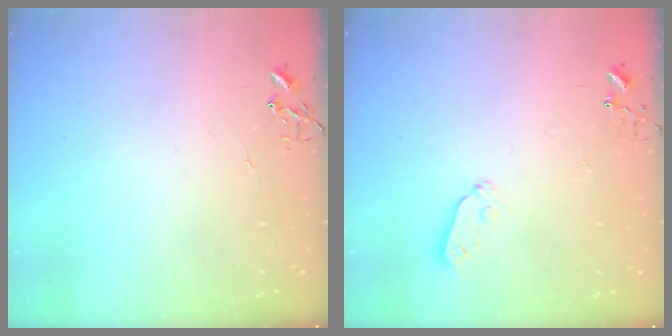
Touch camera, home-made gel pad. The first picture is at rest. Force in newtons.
{"total": 3.9, "press": 3.8, "slide": 0.6}